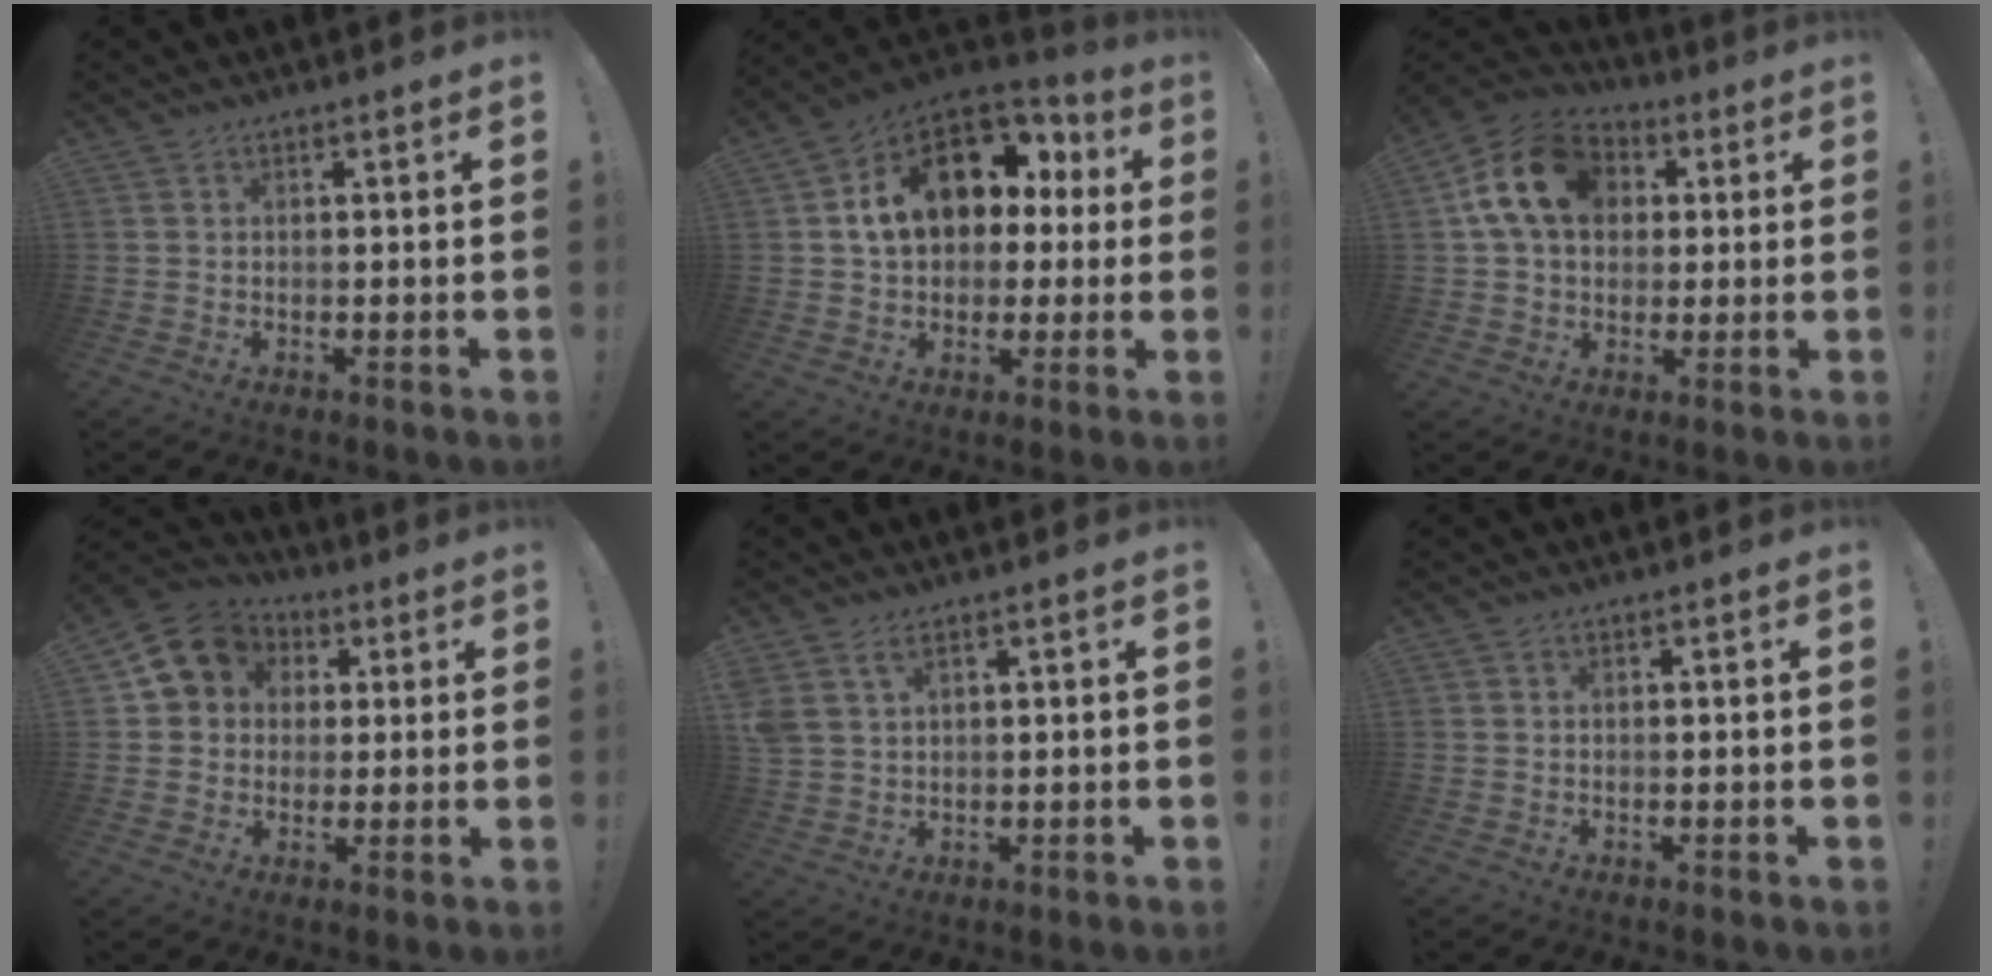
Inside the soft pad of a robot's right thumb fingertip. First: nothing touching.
{"total": 17.3, "force": [5.4, 12.2, 11.1], "torque": [-0.165, -0.012, 0.107]}
{"total": 16.3, "force": [4.2, 12.4, 9.8], "torque": [-0.159, 0.008, 0.084]}
{"total": 11.5, "force": [3.8, 9.9, 4.6], "torque": [-0.057, -0.011, 0.077]}
{"total": 4.2, "force": [2.4, 2.1, 2.7], "torque": [-0.047, -0.008, 0.048]}
{"total": 0.0}